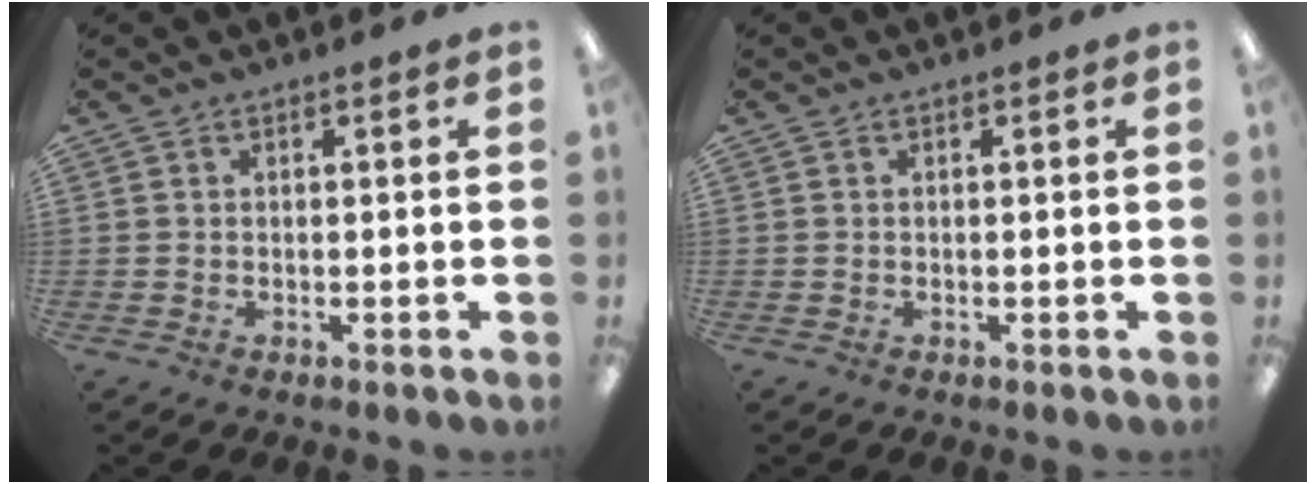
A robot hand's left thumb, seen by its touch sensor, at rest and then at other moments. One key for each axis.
{"total": 0.0}